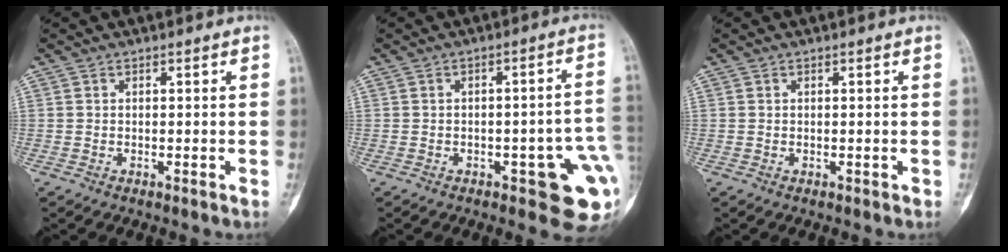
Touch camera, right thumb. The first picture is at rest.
{"total": 12.1, "force": [-3.6, 4.6, 10.6], "torque": [-0.098, 0.022, -0.038]}
{"total": 0.0}